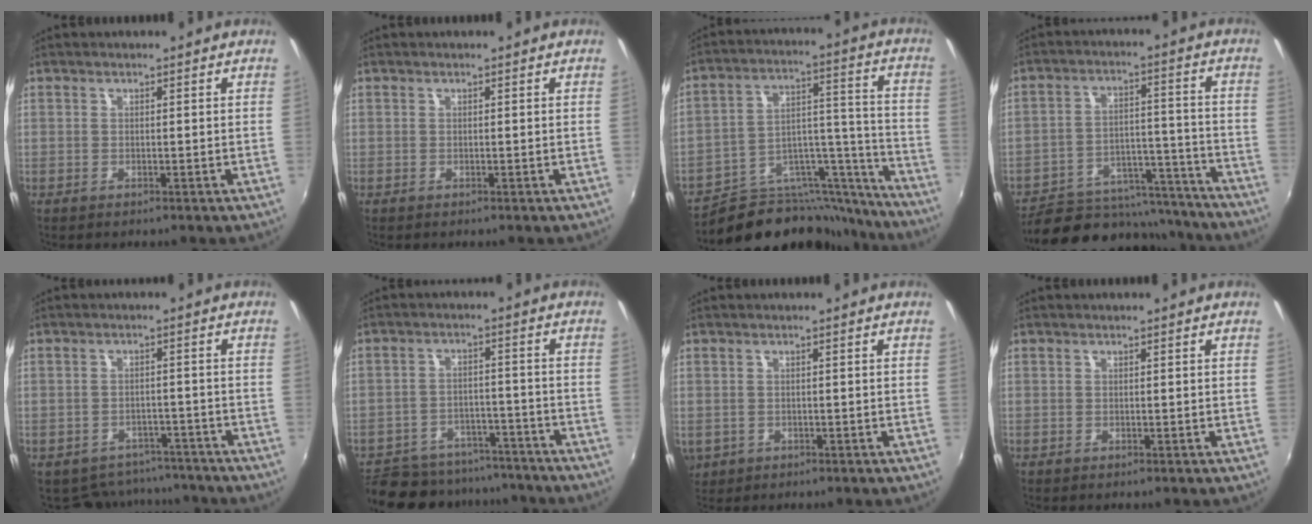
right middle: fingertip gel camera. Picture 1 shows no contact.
{"total": 0.0}
{"total": 20.2, "force": [-18.0, 7.0, 5.8], "torque": [-0.076, 0.058, -0.260]}
{"total": 21.9, "force": [-19.0, 7.9, 7.4], "torque": [-0.142, 0.026, -0.246]}
{"total": 9.8, "force": [-8.3, 4.8, 1.9], "torque": [-0.051, 0.009, -0.104]}
{"total": 17.2, "force": [-14.9, 6.5, 5.6], "torque": [-0.133, 0.013, -0.200]}
{"total": 4.4, "force": [-0.9, 3.8, 2.0], "torque": [-0.045, -0.007, -0.009]}
{"total": 0.0}